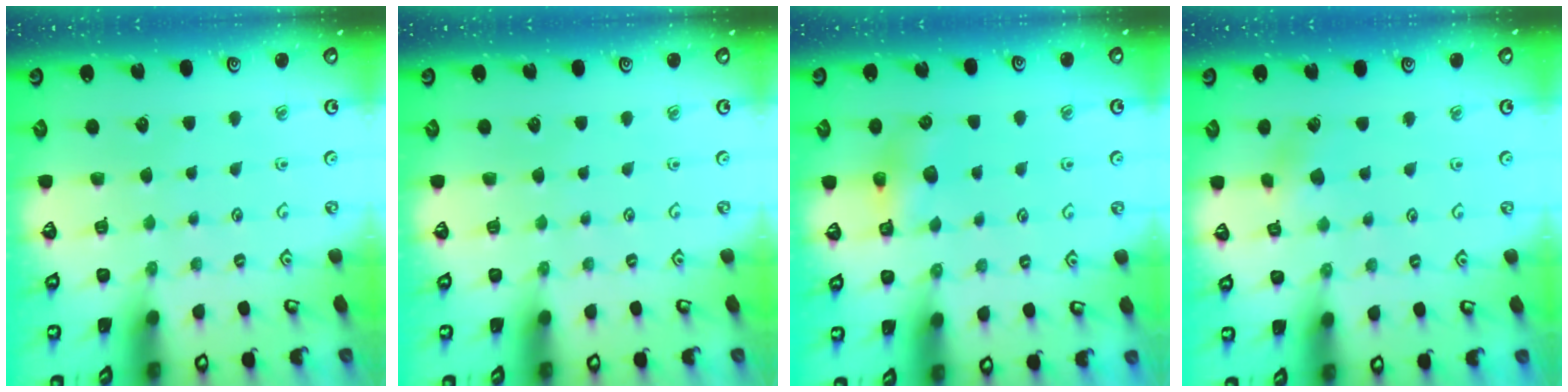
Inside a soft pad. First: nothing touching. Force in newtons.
{"total": 0.0}
{"total": 6.5, "press": 6.5, "slide": 0.7}
{"total": 3.2, "press": 3.1, "slide": 0.6}